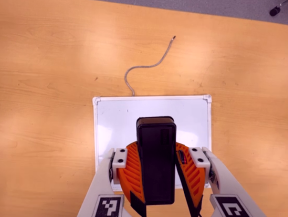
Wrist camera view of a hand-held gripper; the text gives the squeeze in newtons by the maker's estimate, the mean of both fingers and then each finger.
{"total": 9.0, "left": 9.4, "right": 8.6}